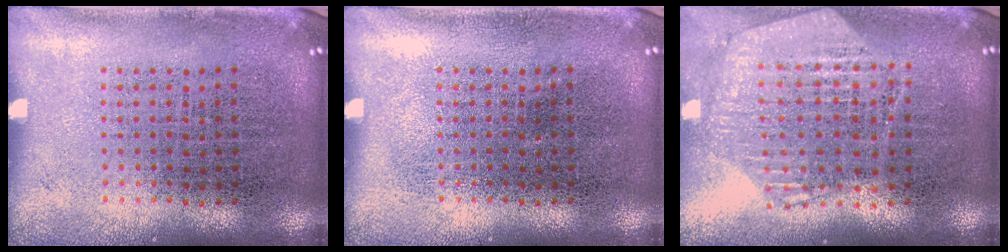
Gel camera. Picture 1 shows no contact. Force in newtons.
{"total": 0.0}
{"total": 1.1, "press": 1.1, "slide": 0.2}